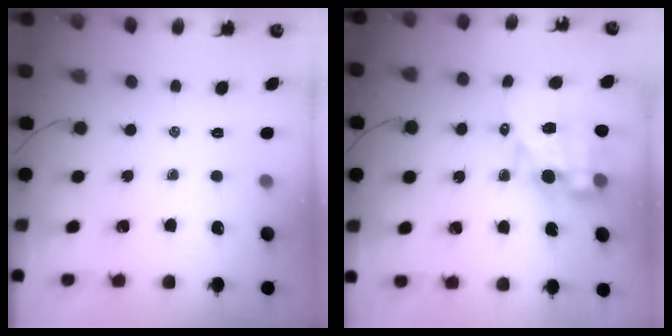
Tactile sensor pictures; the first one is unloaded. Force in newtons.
{"total": 14.0, "press": 13.6, "slide": 3.5}